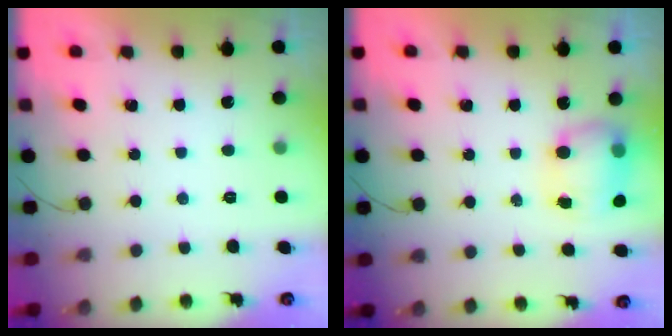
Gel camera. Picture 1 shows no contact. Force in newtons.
{"total": 7.2, "press": 7.1, "slide": 1.5}